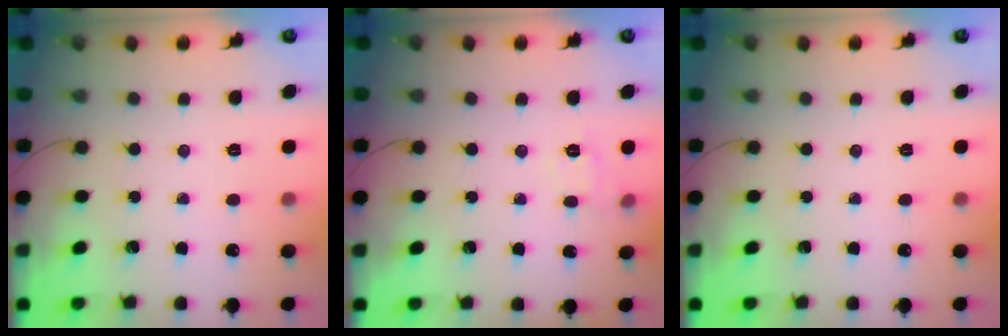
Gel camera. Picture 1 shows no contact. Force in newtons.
{"total": 7.0, "press": 6.8, "slide": 1.7}
{"total": 0.0}